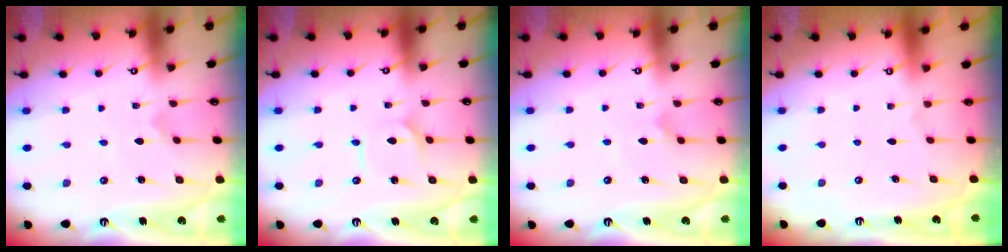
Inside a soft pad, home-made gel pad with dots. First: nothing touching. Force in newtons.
{"total": 2.3, "press": 2.2, "slide": 0.3}
{"total": 2.6, "press": 2.6, "slide": 0.3}
{"total": 0.0}